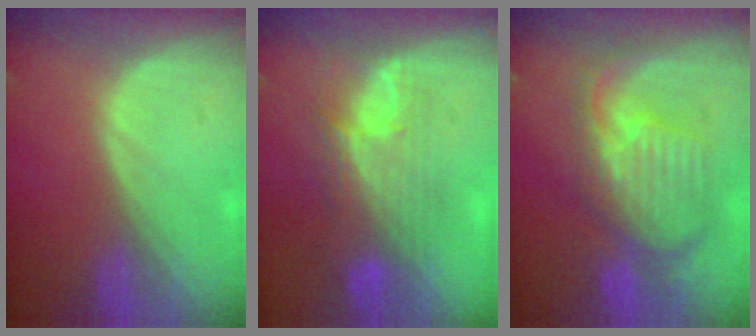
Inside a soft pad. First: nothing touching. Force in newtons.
{"total": 8.1, "press": 7.8, "slide": 2.1}
{"total": 10.6, "press": 9.5, "slide": 4.8}